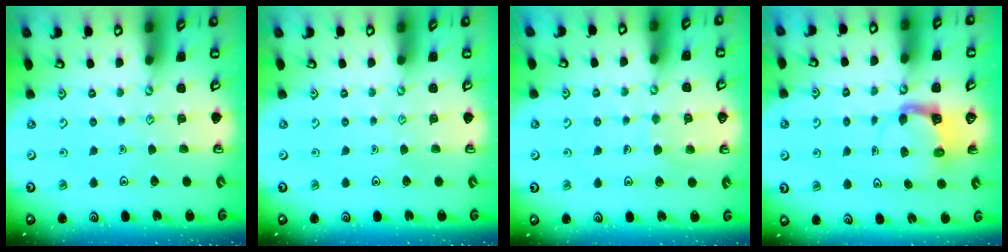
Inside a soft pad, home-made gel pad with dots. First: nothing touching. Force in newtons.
{"total": 0.0}
{"total": 4.9, "press": 4.9, "slide": 0.3}
{"total": 4.4, "press": 4.4, "slide": 0.2}